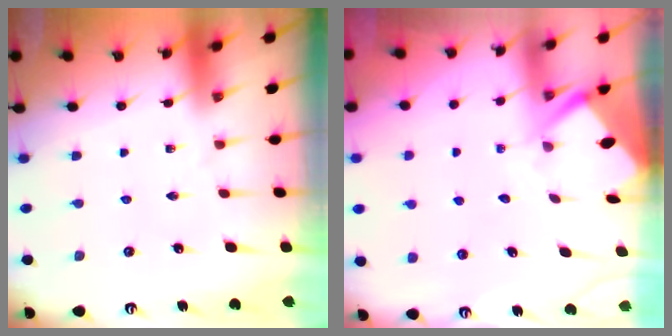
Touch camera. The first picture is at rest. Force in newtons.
{"total": 3.8, "press": 3.8, "slide": 0.3}